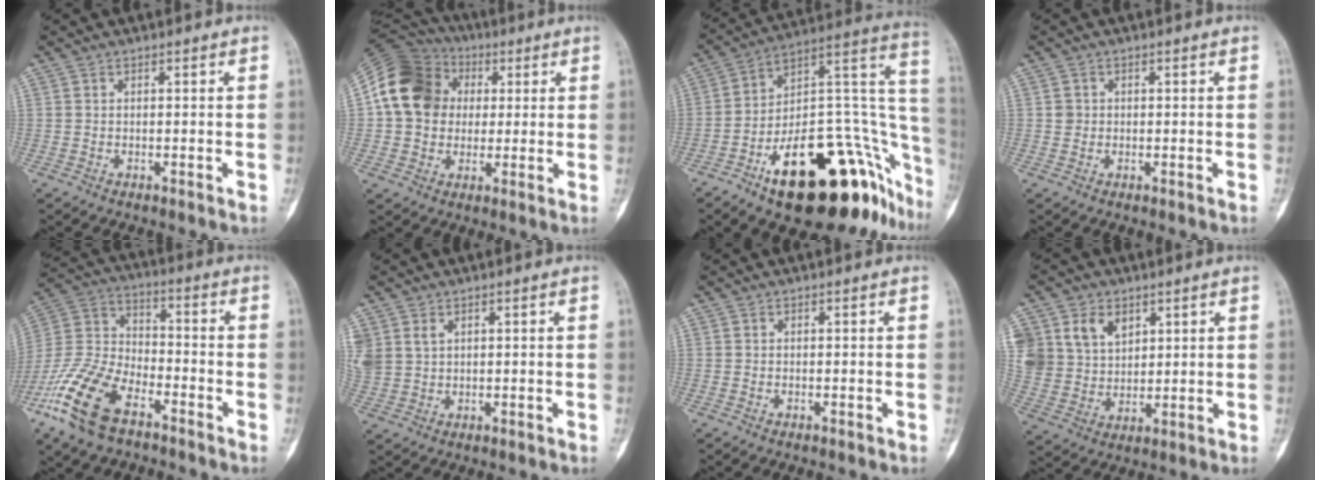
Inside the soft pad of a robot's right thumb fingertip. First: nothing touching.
{"total": 16.8, "force": [2.3, 14.1, 8.9], "torque": [-0.155, 0.028, 0.036]}
{"total": 32.8, "force": [-15.6, 13.6, 25.4], "torque": [-0.235, 0.104, -0.228]}
{"total": 1.2, "force": [0.1, 1.2, 0.2], "torque": [0.002, 0.003, 0.003]}
{"total": 17.1, "force": [-9.8, 8.4, 11.1], "torque": [-0.232, 0.041, -0.198]}
{"total": 5.6, "force": [2.5, 4.1, 2.9], "torque": [-0.070, 0.003, 0.066]}
{"total": 0.0}
{"total": 13.0, "force": [5.9, 9.9, 6.1], "torque": [-0.109, -0.009, 0.124]}